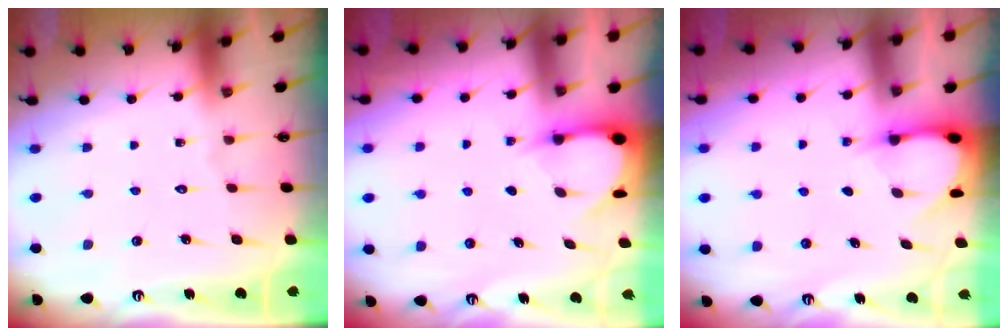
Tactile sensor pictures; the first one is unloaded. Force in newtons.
{"total": 3.3, "press": 3.3, "slide": 0.4}
{"total": 3.1, "press": 3.0, "slide": 0.4}